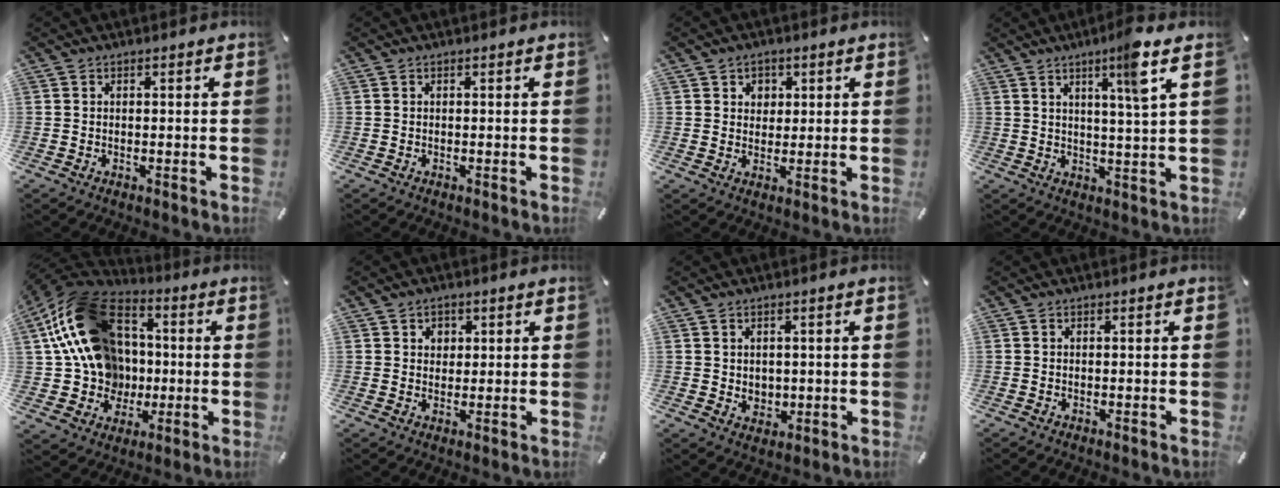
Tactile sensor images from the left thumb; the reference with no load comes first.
{"total": 0.0}
{"total": 3.3, "force": [1.1, 3.0, 0.5], "torque": [0.007, -0.002, 0.013]}
{"total": 8.5, "force": [4.6, -0.3, 7.1], "torque": [-0.117, -0.019, 0.068]}
{"total": 21.3, "force": [4.1, 17.4, 11.5], "torque": [-0.233, -0.008, 0.086]}
{"total": 2.6, "force": [1.0, 2.4, 0.6], "torque": [0.000, -0.001, 0.013]}
{"total": 3.3, "force": [0.8, 3.0, 0.8], "torque": [-0.004, -0.002, 0.013]}
{"total": 0.0}